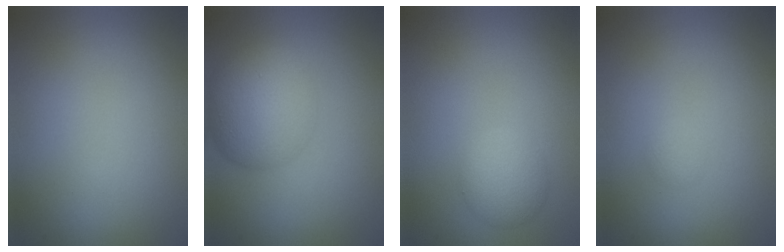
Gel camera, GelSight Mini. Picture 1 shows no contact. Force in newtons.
{"total": 6.8, "press": 6.8, "slide": 0.2}
{"total": 2.7, "press": 2.7, "slide": 0.1}
{"total": 0.8, "press": 0.8, "slide": 0.1}